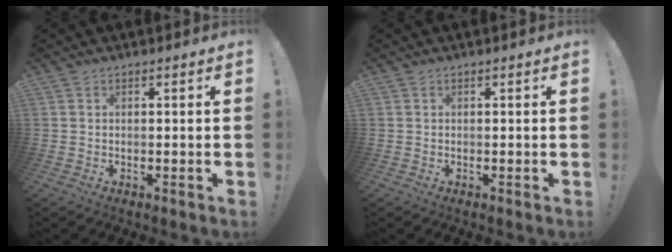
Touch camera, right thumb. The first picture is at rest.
{"total": 0.0}